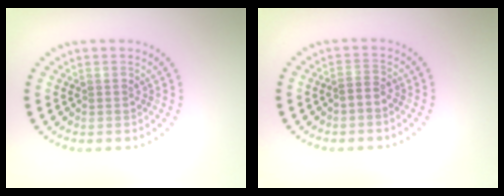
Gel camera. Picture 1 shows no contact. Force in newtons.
{"total": 1.3, "press": 1.0, "slide": 0.9}